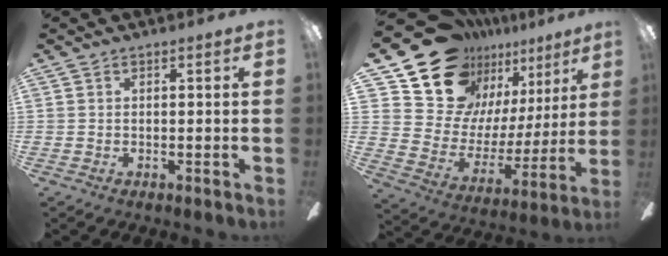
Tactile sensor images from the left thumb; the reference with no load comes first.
{"total": 21.0, "force": [16.2, 11.5, 6.6], "torque": [-0.135, -0.116, 0.315]}